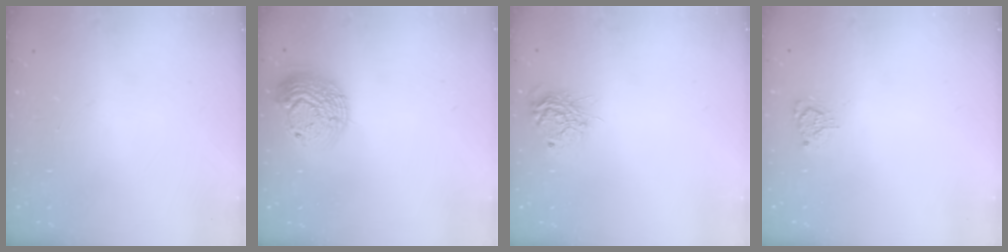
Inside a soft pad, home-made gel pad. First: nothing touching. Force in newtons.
{"total": 16.9, "press": 16.8, "slide": 1.2}
{"total": 10.2, "press": 10.2, "slide": 0.6}
{"total": 3.7, "press": 3.6, "slide": 0.5}